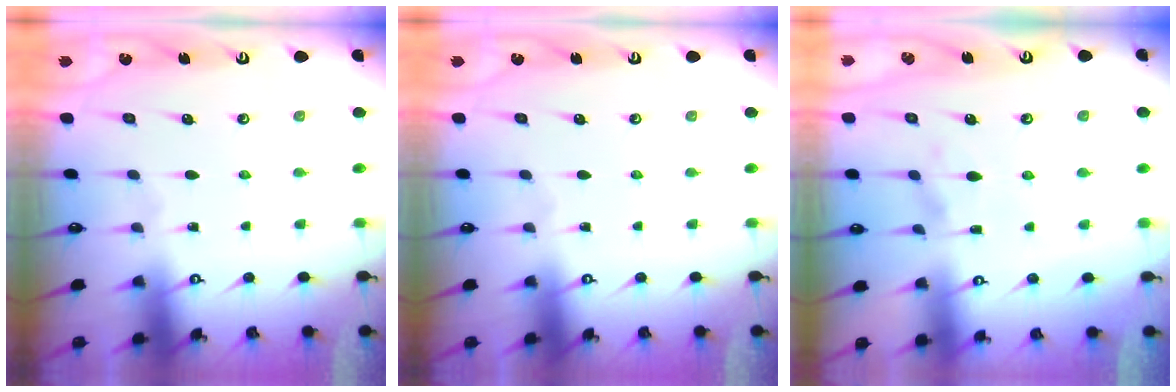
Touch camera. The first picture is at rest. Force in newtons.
{"total": 0.0}
{"total": 1.2, "press": 1.0, "slide": 0.7}